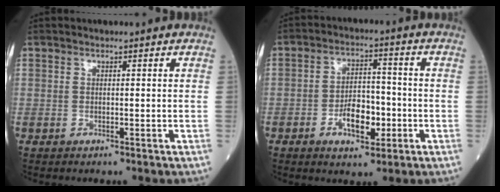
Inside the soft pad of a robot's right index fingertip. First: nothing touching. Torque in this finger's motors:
{"motor_torque": [0.26, -0.19, 0.16, 0.04]}